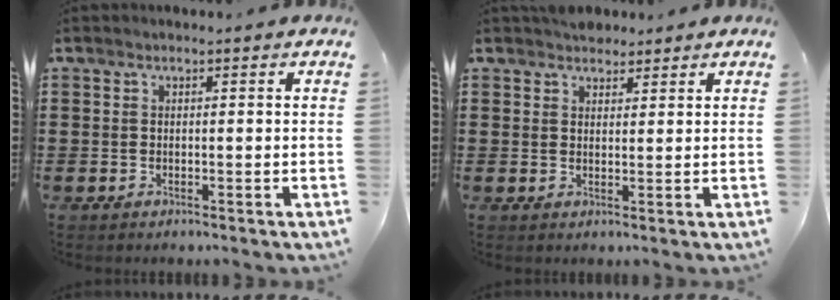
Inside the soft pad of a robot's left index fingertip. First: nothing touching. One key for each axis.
{"total": 2.7, "fx": 2.5, "fy": 1.0, "fz": 0.1, "tx": -0.009, "ty": 0.005, "tz": 0.049}